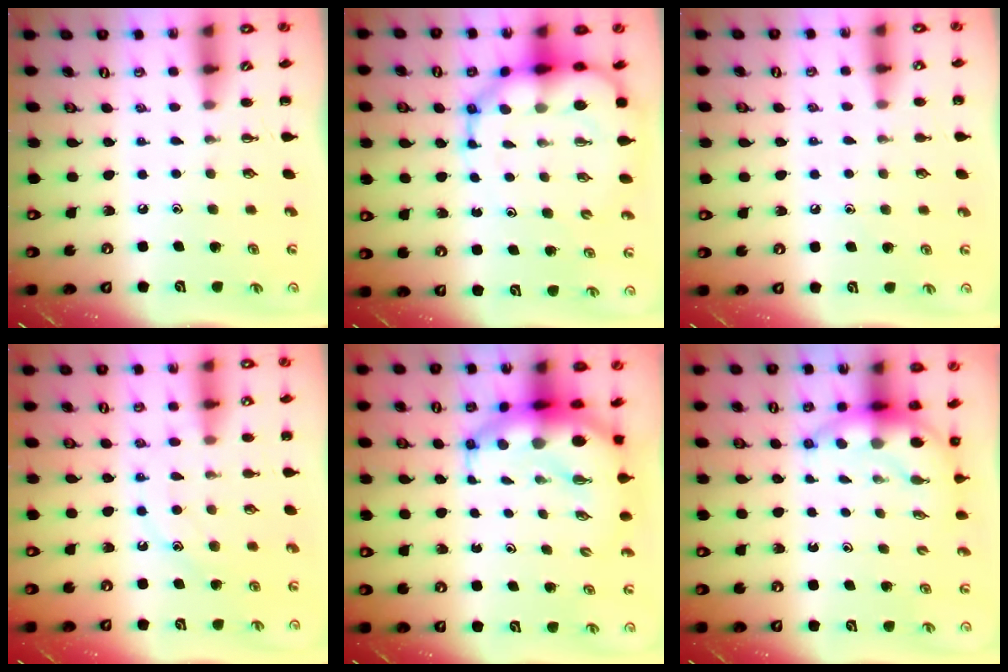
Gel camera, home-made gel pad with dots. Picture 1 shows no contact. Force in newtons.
{"total": 12.5, "press": 12.0, "slide": 3.5}
{"total": 5.7, "press": 5.4, "slide": 1.8}
{"total": 12.0, "press": 12.0, "slide": 0.9}
{"total": 10.7, "press": 10.3, "slide": 2.7}
{"total": 6.6, "press": 6.4, "slide": 1.4}